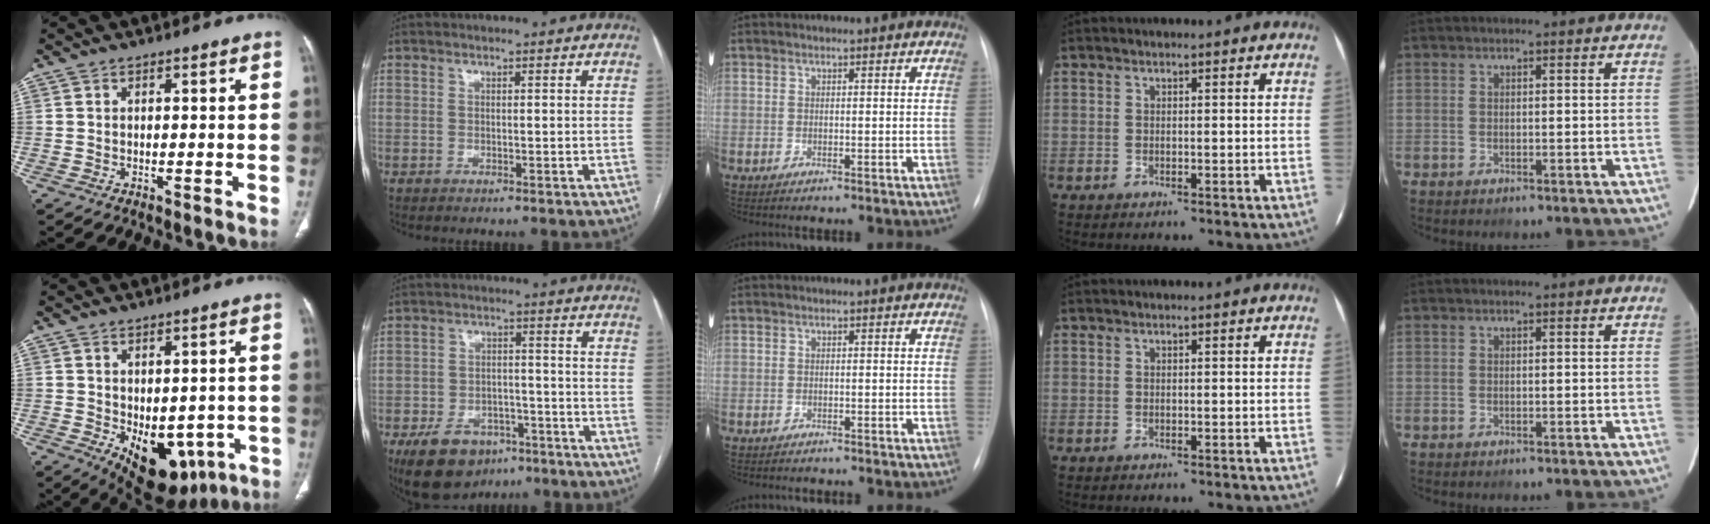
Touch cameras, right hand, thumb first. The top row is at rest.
{"thumb": {"total": 13.3, "force": [-4.0, 8.2, 9.7], "torque": [-0.104, -0.005, -0.032]}, "index": {"total": 11.1, "force": [-7.2, 6.6, 5.3], "torque": [-0.092, 0.006, -0.110]}, "middle": {"total": 1.3, "force": [-1.2, 0.4, 0.3], "torque": [-0.005, -0.002, -0.015]}}